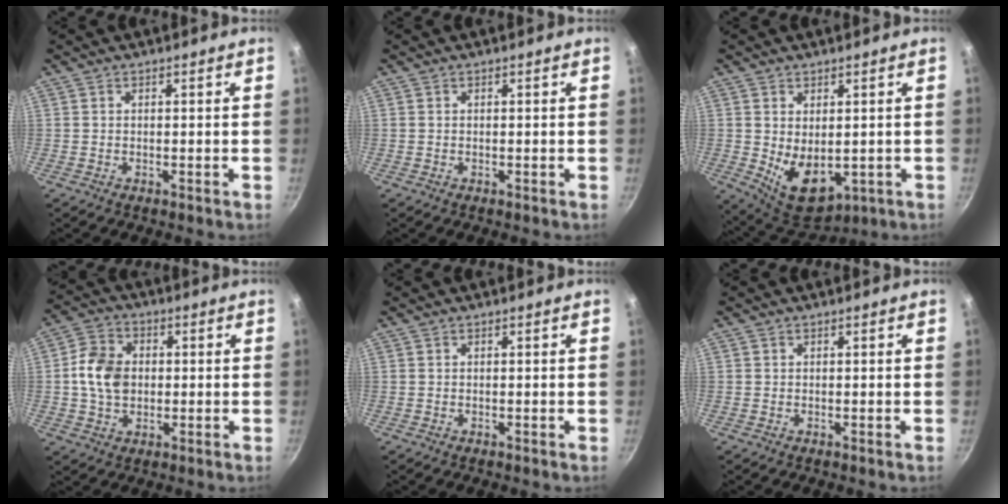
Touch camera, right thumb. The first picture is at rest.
{"total": 0.0}
{"total": 9.6, "force": [-0.4, 6.1, 7.3], "torque": [-0.094, -0.022, 0.017]}
{"total": 9.4, "force": [0.2, 7.2, 6.0], "torque": [-0.093, 0.013, -0.005]}
{"total": 0.0}
{"total": 0.0}